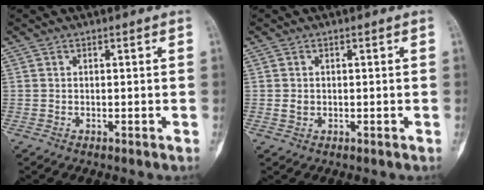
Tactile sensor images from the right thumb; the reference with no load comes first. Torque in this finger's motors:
{"motor_torque": [0.23, 0.55, 0.13, -0.24, -0.04]}